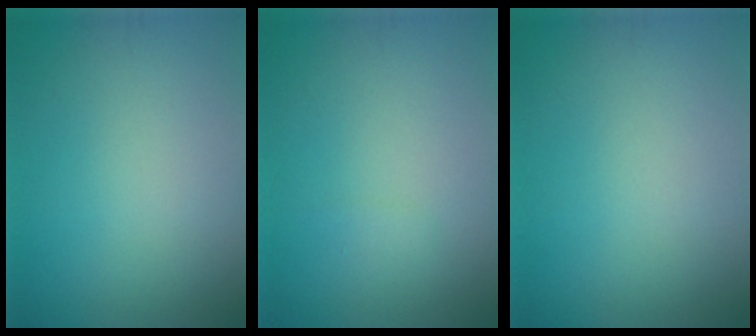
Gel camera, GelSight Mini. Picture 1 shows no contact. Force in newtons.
{"total": 0.5, "press": 0.5, "slide": 0.0}
{"total": 0.0}